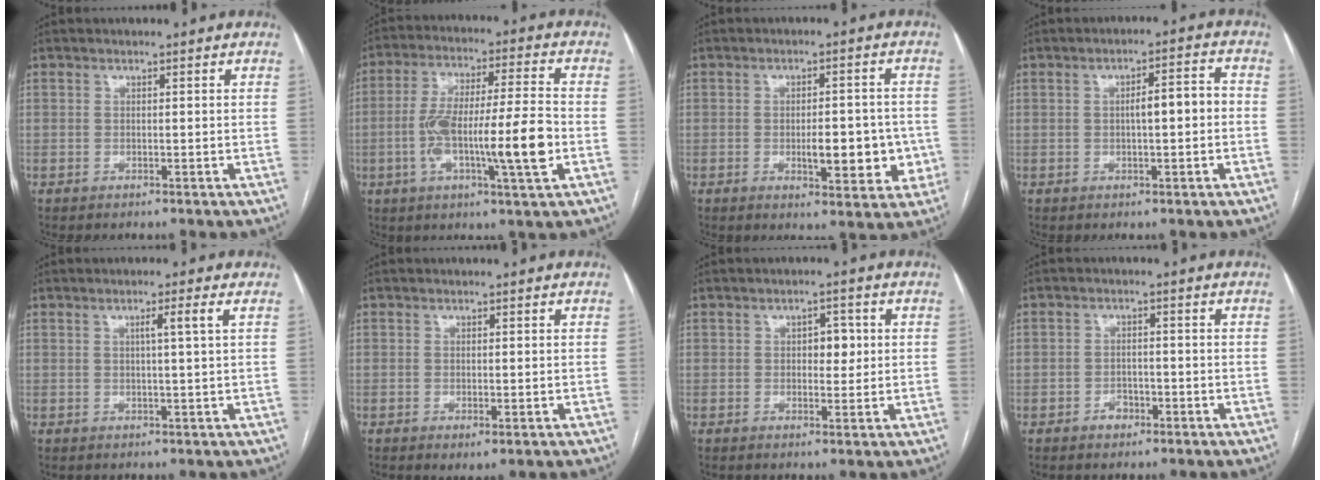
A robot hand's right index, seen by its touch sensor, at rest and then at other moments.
{"total": 14.5, "force": [-3.2, 1.2, 14.1], "torque": [-0.253, 0.009, -0.055]}
{"total": 8.2, "force": [-1.8, 3.1, 7.4], "torque": [-0.092, 0.008, -0.015]}
{"total": 4.8, "force": [-0.3, 1.0, 4.6], "torque": [-0.073, 0.019, -0.004]}
{"total": 2.5, "force": [0.8, -0.7, 2.3], "torque": [-0.039, 0.001, 0.015]}
{"total": 1.7, "force": [-0.7, 0.6, 1.5], "torque": [-0.020, -0.003, -0.006]}
{"total": 3.3, "force": [0.5, 1.9, 2.6], "torque": [-0.034, 0.008, 0.008]}
{"total": 2.4, "force": [-1.4, 1.7, 0.9], "torque": [-0.006, 0.008, -0.021]}